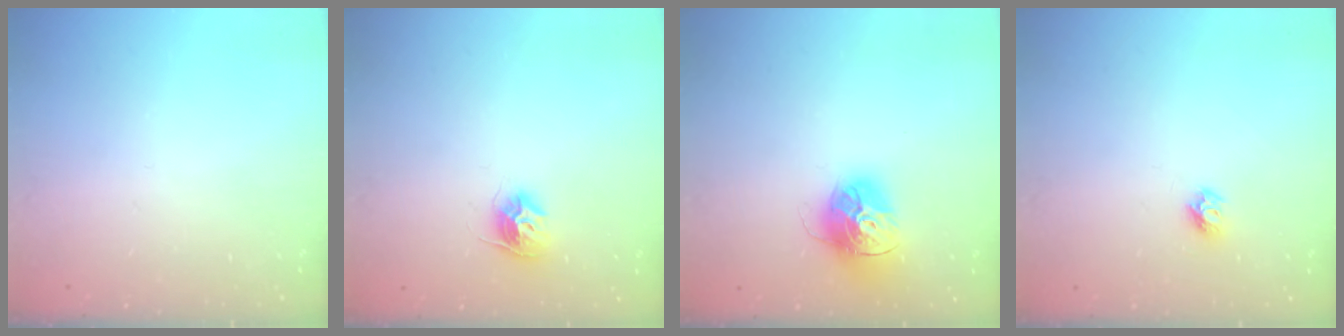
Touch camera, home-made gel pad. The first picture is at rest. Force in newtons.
{"total": 9.6, "press": 9.6, "slide": 0.6}
{"total": 14.9, "press": 14.9, "slide": 1.6}
{"total": 5.5, "press": 5.5, "slide": 0.3}